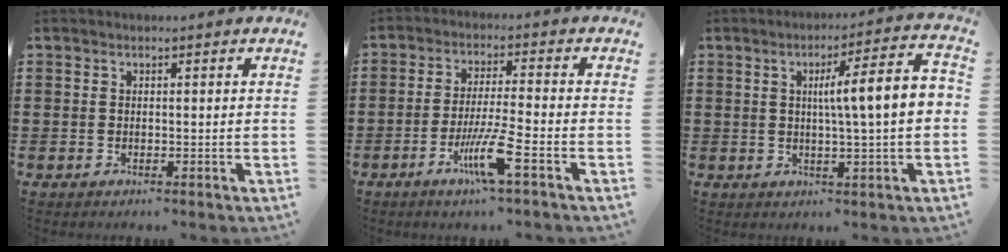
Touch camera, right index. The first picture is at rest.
{"total": 7.4, "force": [-3.8, 0.2, 6.4], "torque": [-0.122, -0.010, -0.069]}
{"total": 8.6, "force": [0.7, 0.5, 8.5], "torque": [-0.141, -0.006, 0.001]}